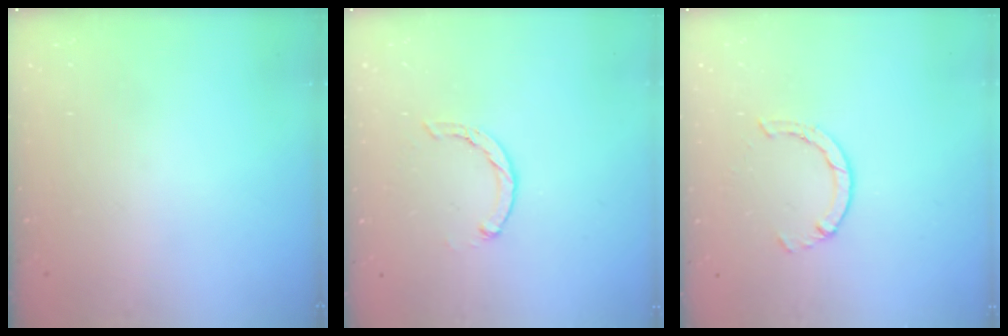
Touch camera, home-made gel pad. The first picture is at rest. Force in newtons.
{"total": 2.0, "press": 2.0, "slide": 0.4}
{"total": 2.9, "press": 2.9, "slide": 0.4}